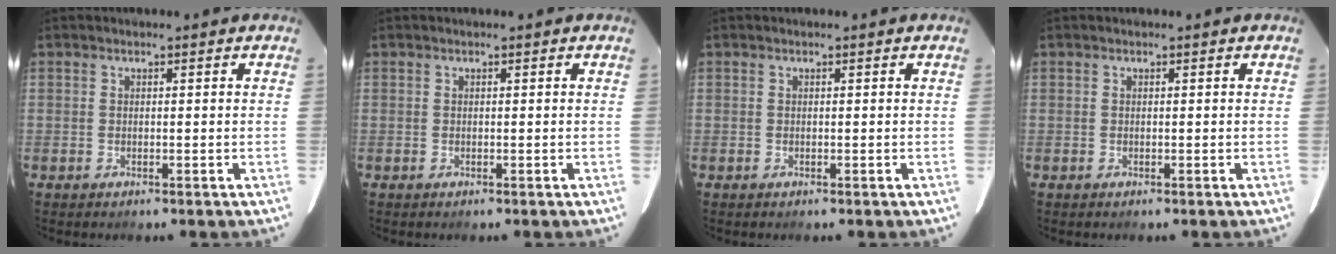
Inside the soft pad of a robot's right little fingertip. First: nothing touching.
{"total": 0.0}
{"total": 0.0}
{"total": 0.0}